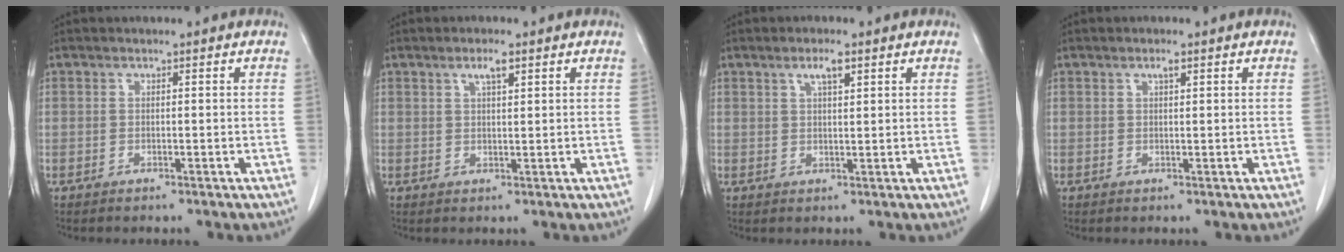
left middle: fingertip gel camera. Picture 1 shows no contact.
{"total": 2.5, "force": [1.5, 0.3, 2.0], "torque": [-0.039, 0.001, 0.028]}
{"total": 3.0, "force": [1.7, 0.4, 2.4], "torque": [-0.045, 0.001, 0.031]}
{"total": 1.1, "force": [0.7, 0.1, 0.9], "torque": [-0.017, -0.001, 0.012]}